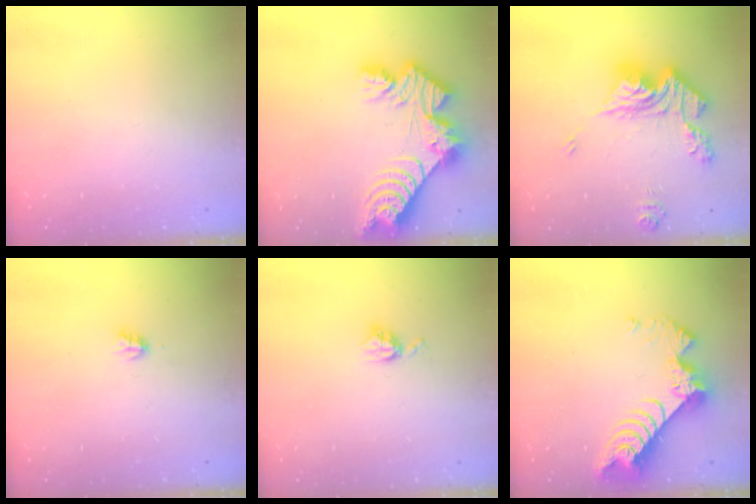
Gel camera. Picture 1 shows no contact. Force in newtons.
{"total": 14.5, "press": 14.4, "slide": 1.2}
{"total": 17.0, "press": 16.9, "slide": 1.7}
{"total": 2.7, "press": 2.7, "slide": 0.2}
{"total": 4.6, "press": 4.6, "slide": 0.4}
{"total": 9.3, "press": 9.3, "slide": 0.8}